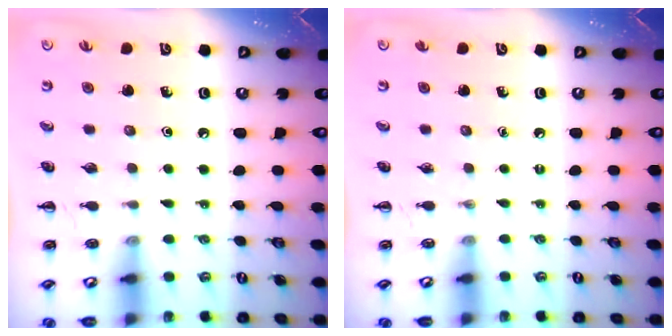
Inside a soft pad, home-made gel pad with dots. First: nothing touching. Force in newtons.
{"total": 0.0}